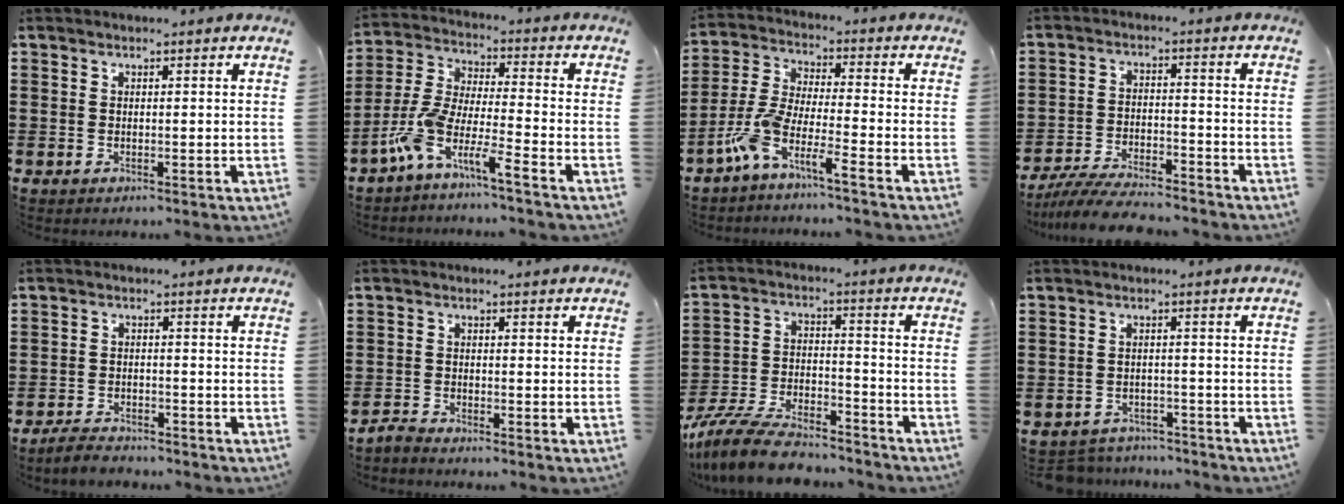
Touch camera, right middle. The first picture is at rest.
{"total": 8.0, "force": [-6.6, -0.1, 4.5], "torque": [-0.125, -0.024, -0.141]}
{"total": 7.2, "force": [-5.9, 0.0, 4.1], "torque": [-0.120, -0.022, -0.127]}
{"total": 6.4, "force": [-6.1, 0.6, 1.9], "torque": [-0.038, 0.001, -0.119]}
{"total": 3.1, "force": [-3.0, 0.6, 0.3], "torque": [-0.010, 0.006, -0.064]}
{"total": 1.9, "force": [-1.8, 0.2, 0.2], "torque": [-0.015, 0.001, -0.040]}
{"total": 9.7, "force": [-8.9, 1.9, 3.4], "torque": [-0.069, 0.022, -0.173]}
{"total": 3.0, "force": [-3.0, 0.6, -0.3], "torque": [-0.004, 0.000, -0.066]}